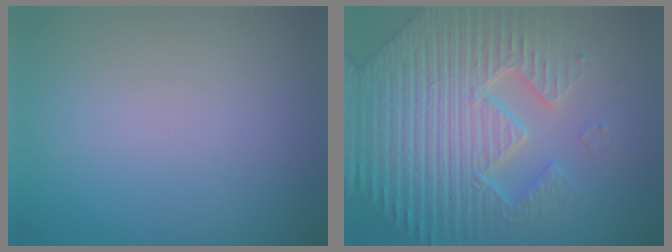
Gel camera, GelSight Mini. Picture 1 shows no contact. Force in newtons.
{"total": 7.6, "press": 7.4, "slide": 1.9}